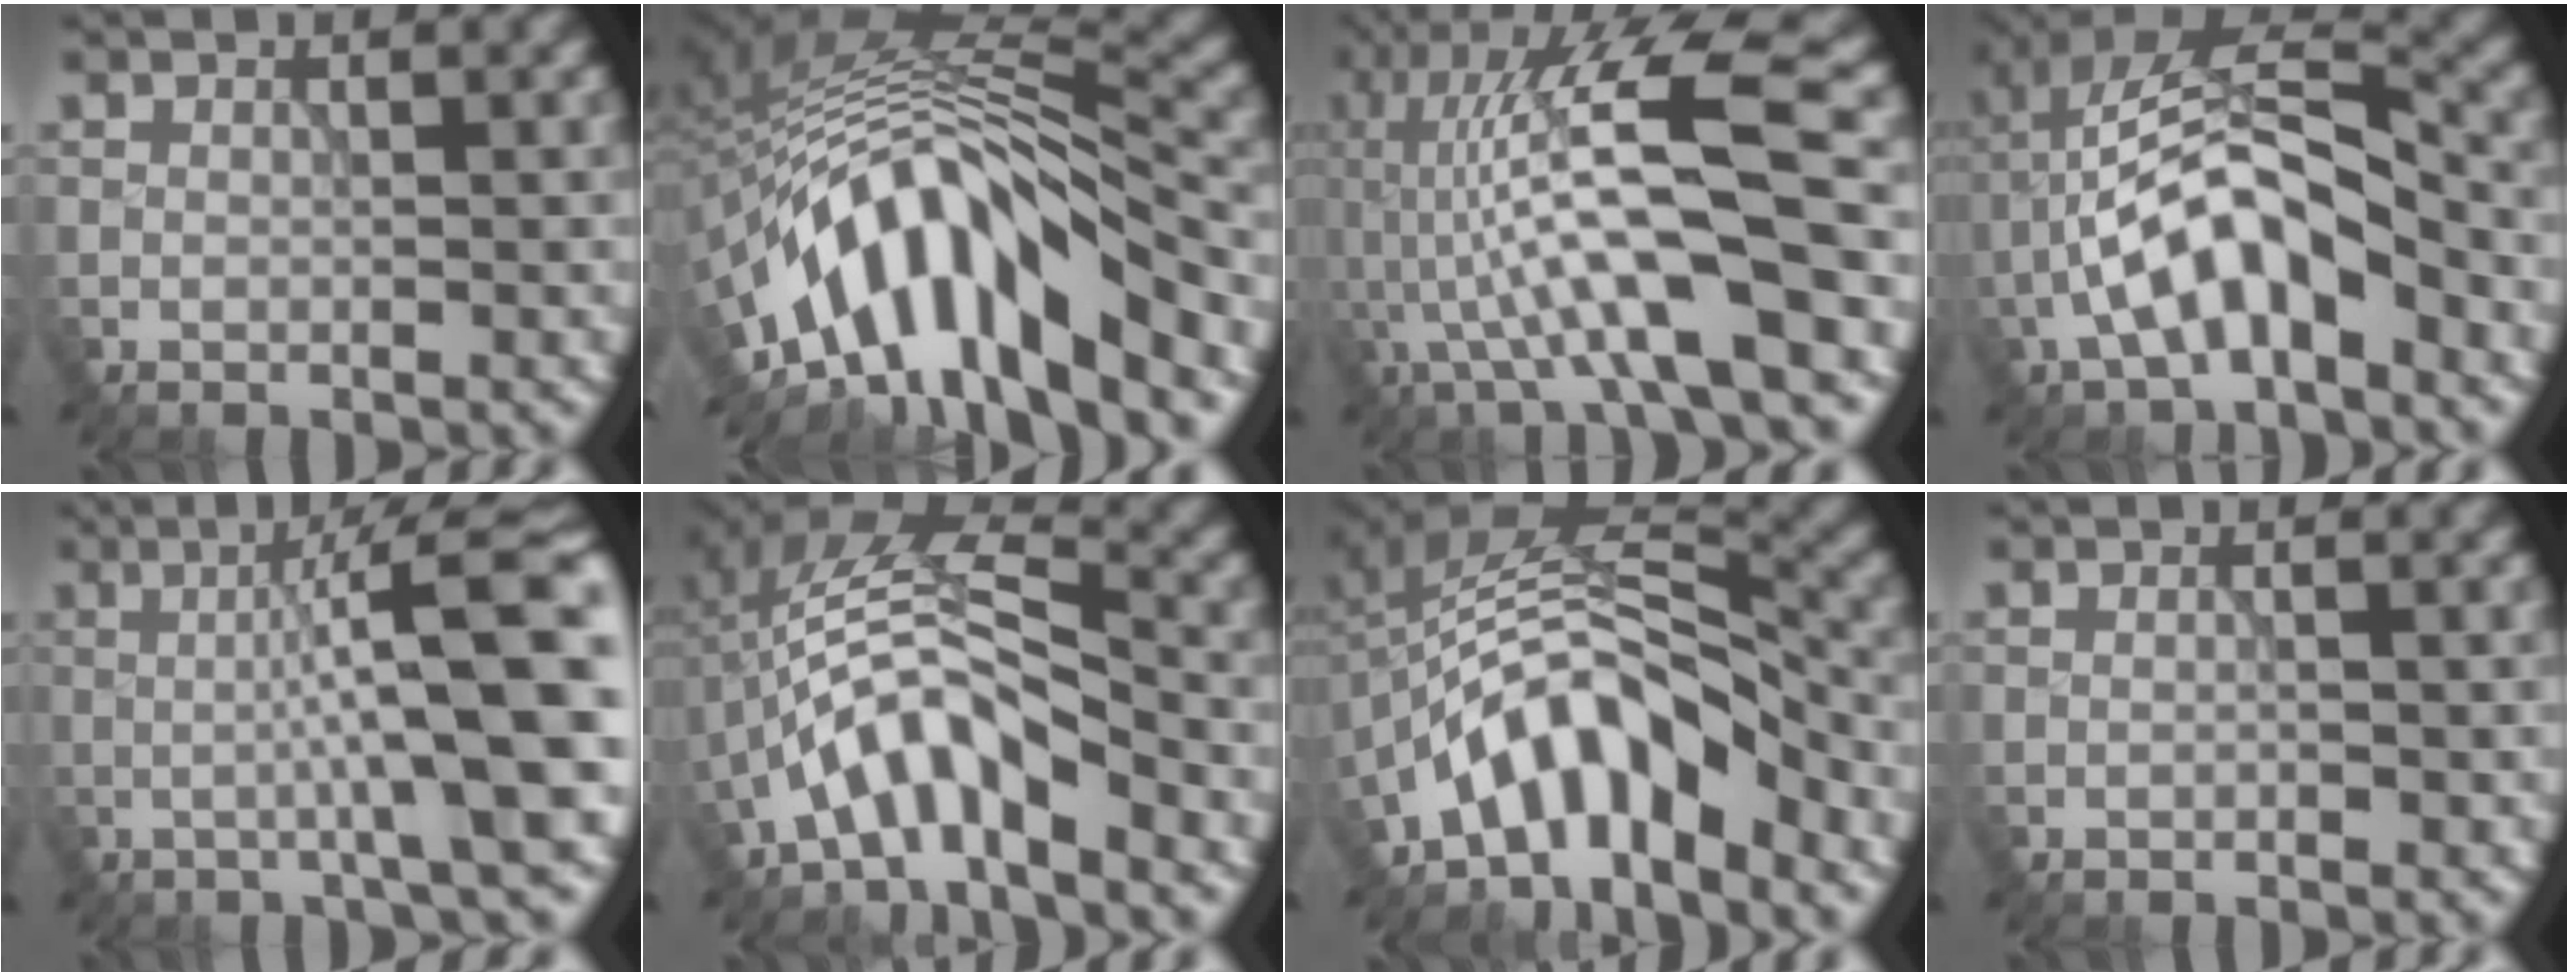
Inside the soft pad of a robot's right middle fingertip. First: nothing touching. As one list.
[{"total": 12.4, "force": [-6.6, 4.1, 9.6], "torque": [-0.153, 0.011, -0.114]}, {"total": 11.8, "force": [-1.0, 2.3, 11.5], "torque": [-0.210, 0.027, -0.020]}, {"total": 8.0, "force": [-2.9, 3.2, 6.7], "torque": [-0.127, 0.024, -0.055]}, {"total": 11.8, "force": [0.1, 1.9, 11.7], "torque": [-0.145, 0.016, 0.000]}, {"total": 6.7, "force": [-3.4, 2.3, 5.3], "torque": [-0.097, 0.017, -0.069]}, {"total": 8.4, "force": [-4.9, 3.3, 5.9], "torque": [-0.088, 0.018, -0.097]}, {"total": 0.6, "force": [-0.2, 0.2, 0.5], "torque": [-0.011, 0.000, -0.004]}]